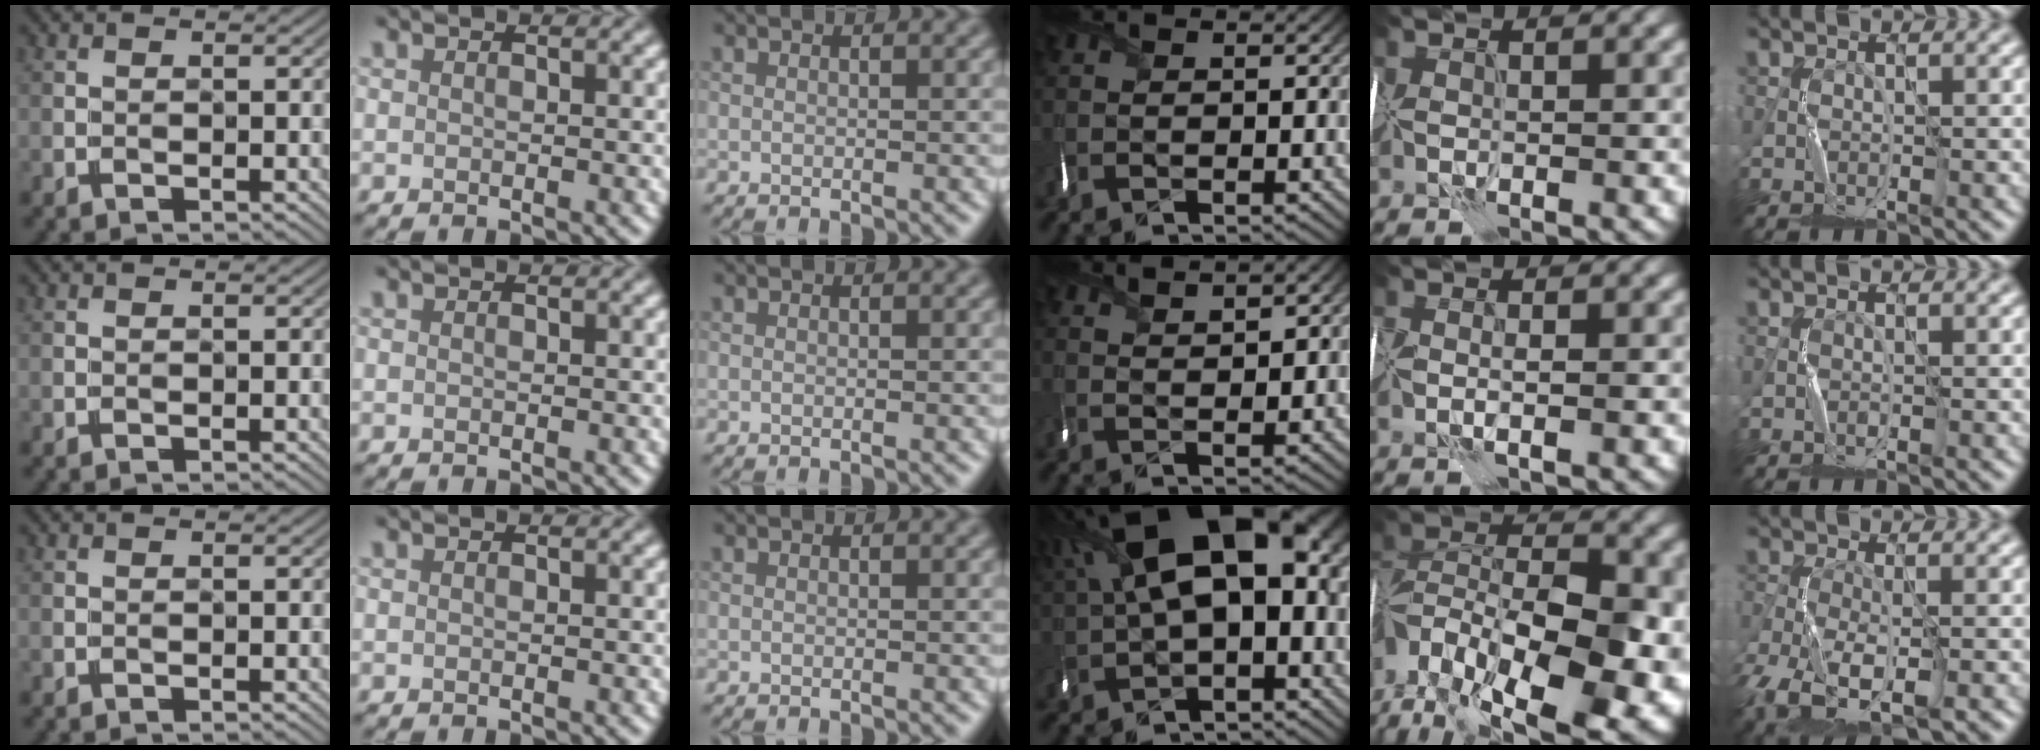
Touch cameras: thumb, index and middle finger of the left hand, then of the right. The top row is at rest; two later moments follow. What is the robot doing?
{"motion": "wrap", "object": "sponge"}